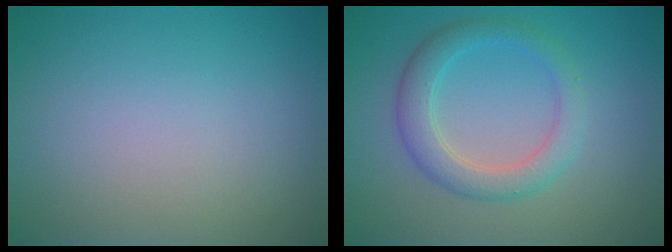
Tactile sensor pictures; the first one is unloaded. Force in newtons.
{"total": 3.4, "press": 3.4, "slide": 0.1}